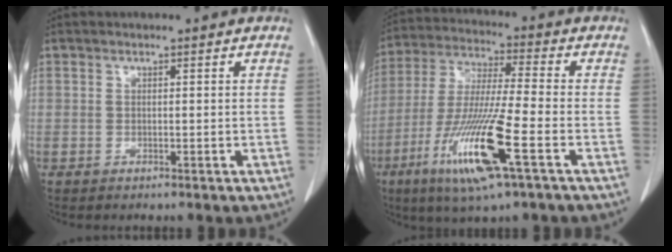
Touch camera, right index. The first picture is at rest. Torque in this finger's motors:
{"motor_torque": [1.96, -0.19, 0.86, 0.15]}